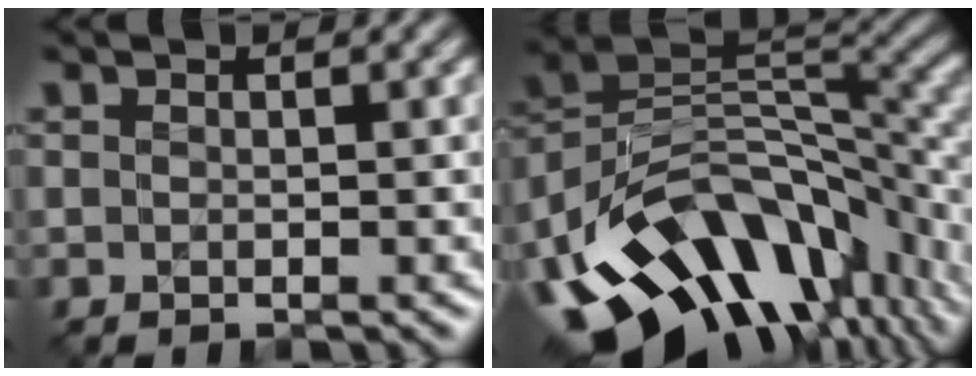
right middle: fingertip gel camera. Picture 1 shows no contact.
{"total": 14.7, "force": [-7.5, 9.1, 8.9], "torque": [-0.176, 0.003, -0.119]}